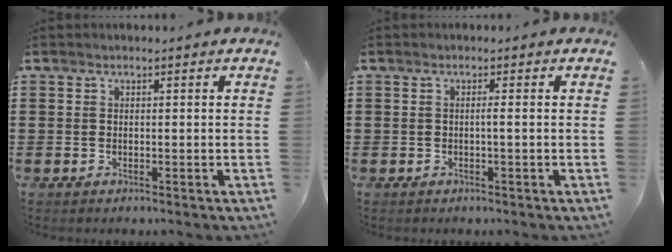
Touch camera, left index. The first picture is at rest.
{"total": 1.1, "force": [-0.1, -0.2, 1.0], "torque": [-0.018, -0.002, -0.004]}